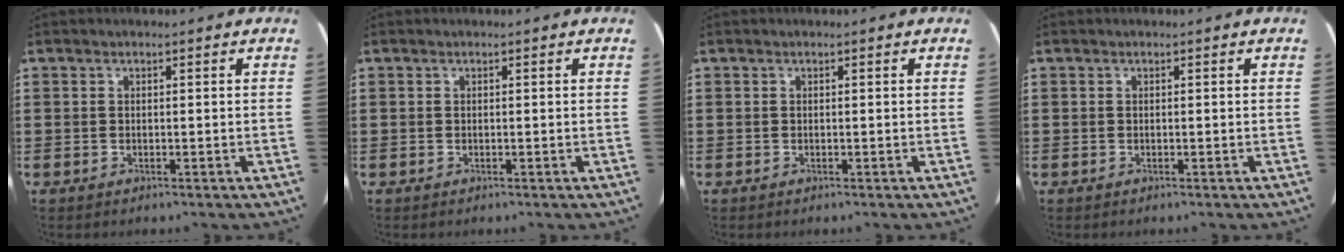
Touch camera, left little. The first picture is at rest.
{"total": 0.0}
{"total": 0.0}
{"total": 0.0}